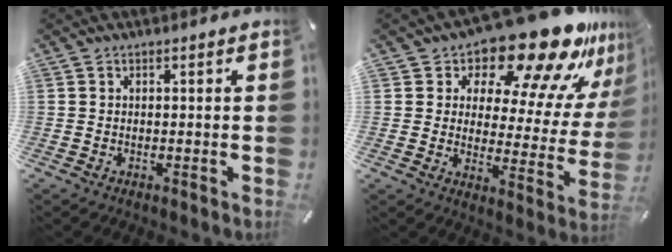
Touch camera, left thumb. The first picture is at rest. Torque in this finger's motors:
{"motor_torque": [2.51, 2.50, 1.47, -1.30, 0.08]}